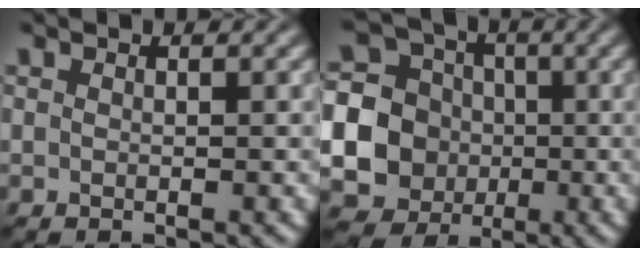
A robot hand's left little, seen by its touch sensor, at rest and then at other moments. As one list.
[{"total": 18.2, "force": [-2.5, 17.6, 4.0], "torque": [-0.128, -0.012, -0.078]}]